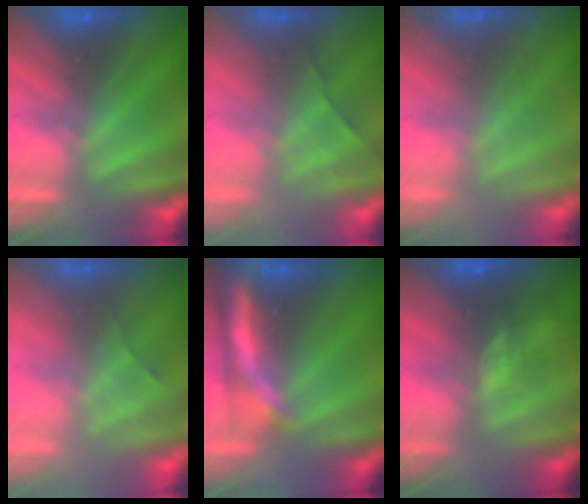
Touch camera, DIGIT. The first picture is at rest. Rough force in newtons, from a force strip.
{"total": 2.3}
{"total": 1.7}
{"total": 2.2}
{"total": 7.2}
{"total": 4.8}